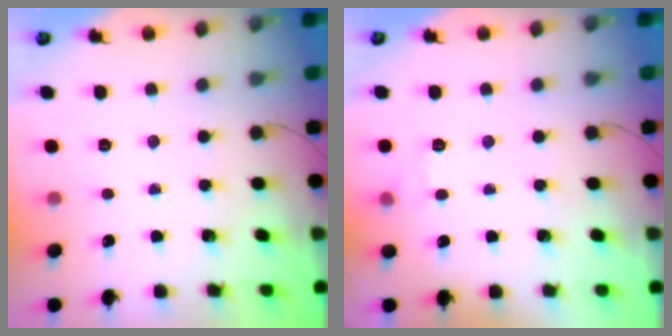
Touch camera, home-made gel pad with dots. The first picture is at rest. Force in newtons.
{"total": 4.5, "press": 4.0, "slide": 2.1}